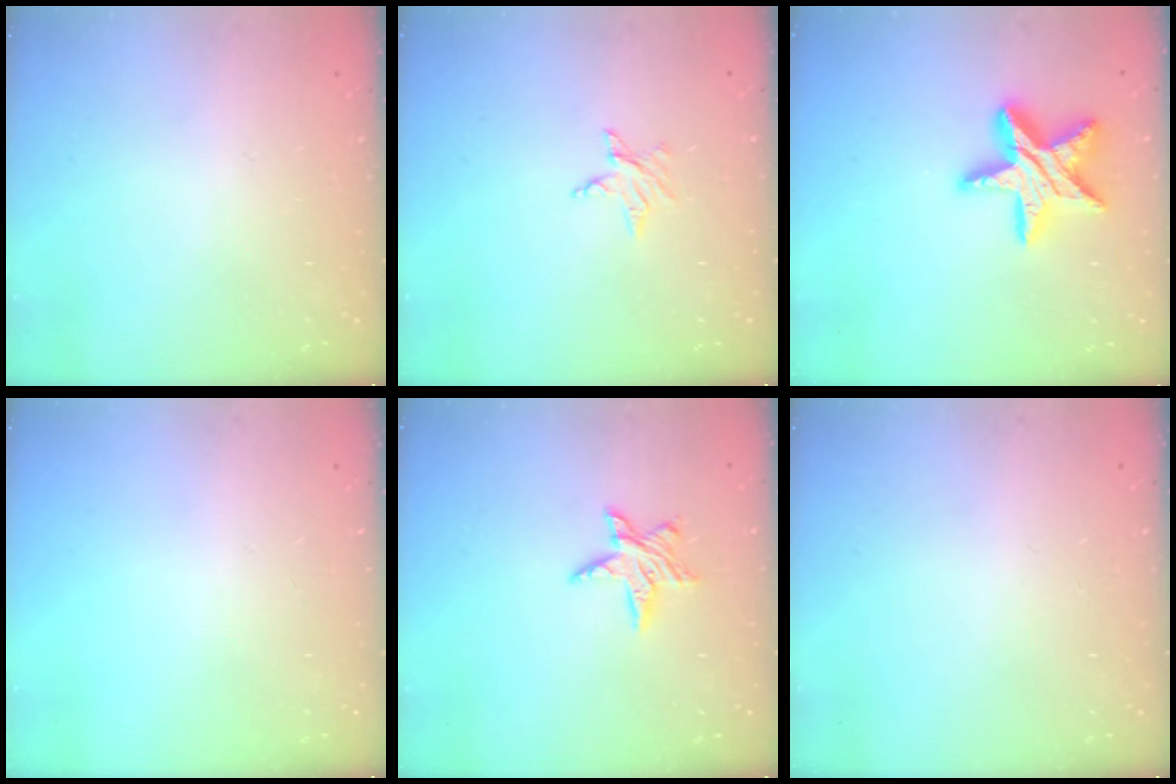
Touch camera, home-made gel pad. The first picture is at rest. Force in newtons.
{"total": 3.5, "press": 3.5, "slide": 0.3}
{"total": 17.7, "press": 17.6, "slide": 1.6}
{"total": 0.0}
{"total": 7.2, "press": 7.2, "slide": 0.2}
{"total": 0.0}